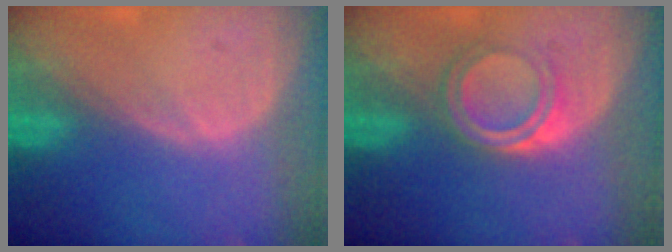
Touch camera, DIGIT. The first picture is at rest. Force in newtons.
{"total": 4.4, "press": 4.2, "slide": 1.5}